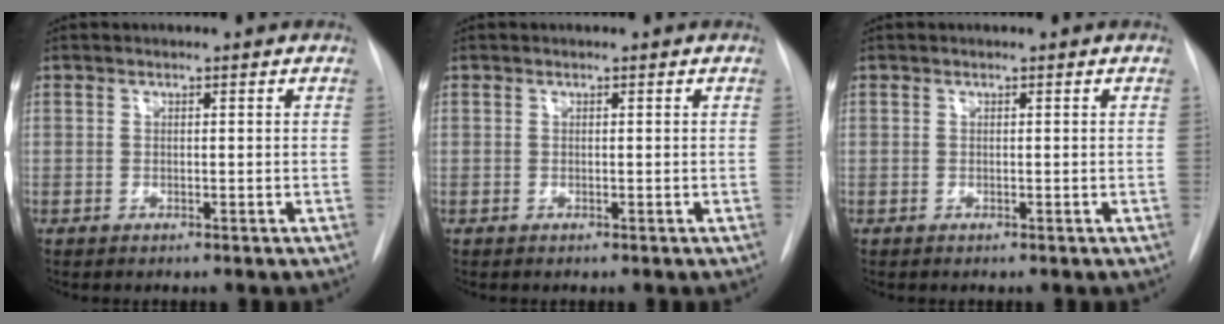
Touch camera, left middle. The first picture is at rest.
{"total": 0.0}
{"total": 0.0}